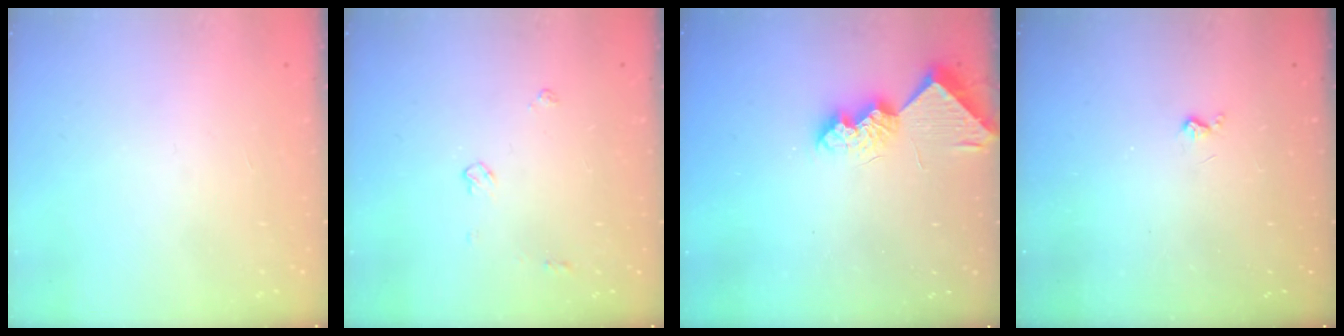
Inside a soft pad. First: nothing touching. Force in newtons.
{"total": 4.6, "press": 4.5, "slide": 0.6}
{"total": 8.6, "press": 8.6, "slide": 0.3}
{"total": 2.6, "press": 2.6, "slide": 0.5}